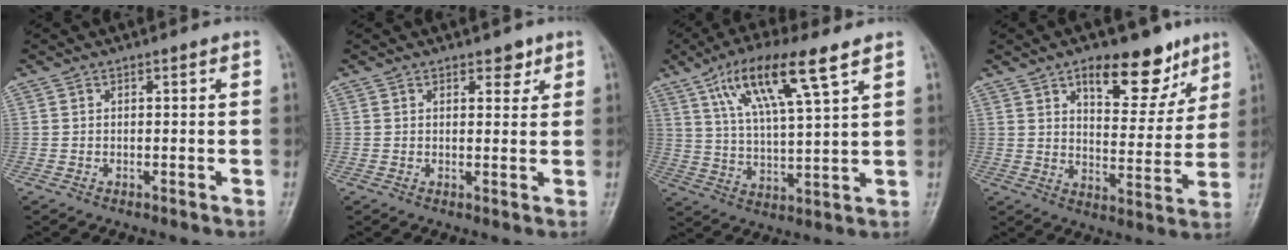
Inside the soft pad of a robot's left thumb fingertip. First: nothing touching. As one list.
[{"total": 2.5, "force": [1.7, 1.3, 1.3], "torque": [-0.003, -0.009, 0.023]}, {"total": 14.3, "force": [7.6, 3.0, 11.8], "torque": [-0.216, -0.019, 0.144]}, {"total": 13.7, "force": [8.6, 6.4, 8.6], "torque": [-0.074, -0.049, 0.128]}]